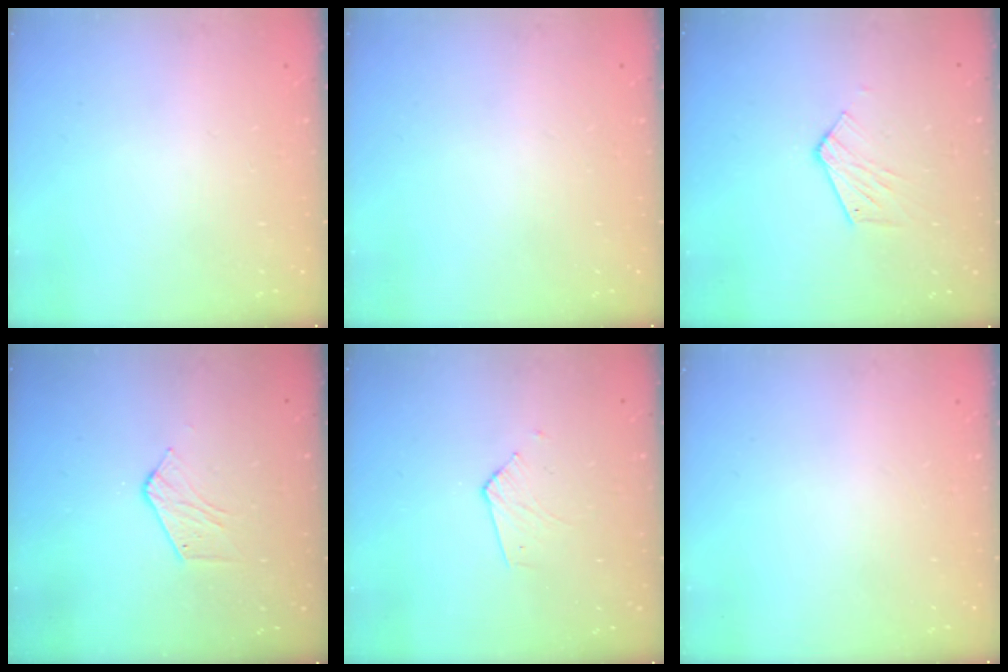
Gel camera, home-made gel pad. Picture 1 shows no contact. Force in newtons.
{"total": 0.0}
{"total": 6.7, "press": 6.6, "slide": 0.8}
{"total": 3.8, "press": 3.8, "slide": 0.3}
{"total": 2.9, "press": 2.9, "slide": 0.2}
{"total": 0.0}